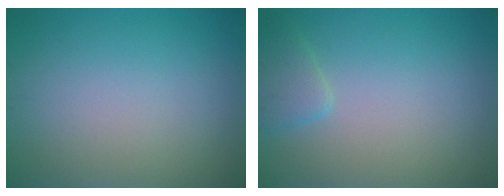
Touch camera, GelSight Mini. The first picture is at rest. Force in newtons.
{"total": 1.8, "press": 1.8, "slide": 0.2}